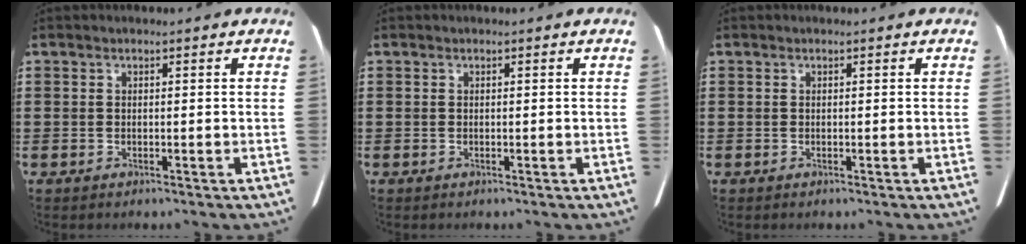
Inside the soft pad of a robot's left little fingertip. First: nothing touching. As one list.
[{"total": 0.0}, {"total": 0.0}]